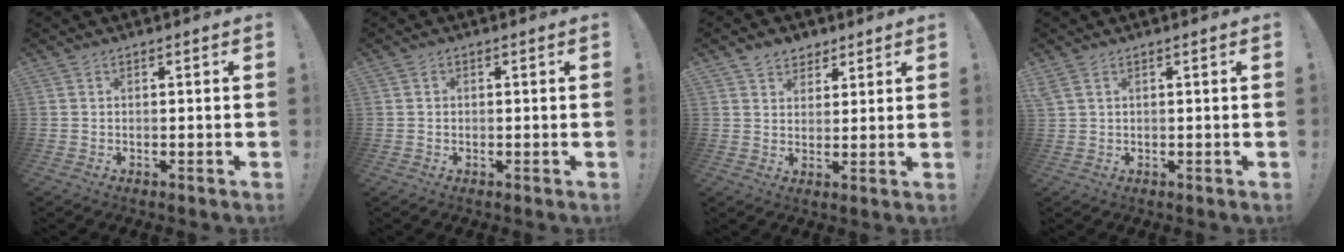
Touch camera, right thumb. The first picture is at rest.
{"total": 0.7, "force": [0.1, 0.7, 0.1], "torque": [-0.008, 0.006, 0.002]}
{"total": 5.5, "force": [3.8, 4.0, 0.7], "torque": [-0.006, -0.021, 0.071]}
{"total": 2.4, "force": [1.2, 0.8, 2.0], "torque": [-0.045, 0.003, 0.025]}